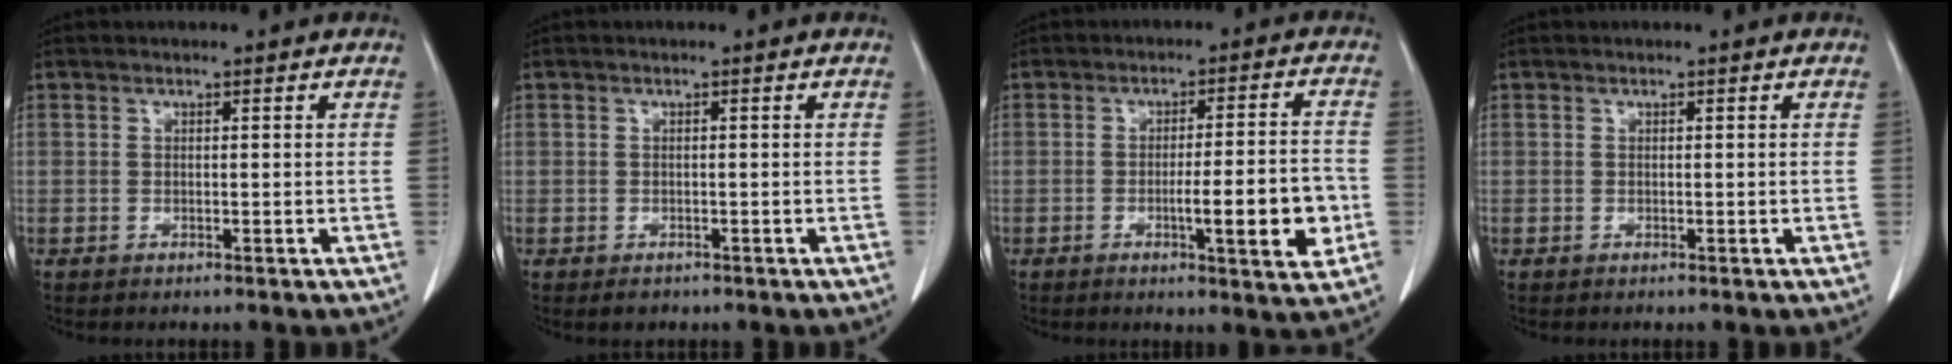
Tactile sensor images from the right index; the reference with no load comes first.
{"total": 1.4, "force": [-0.9, 1.0, 0.3], "torque": [-0.008, 0.000, -0.009]}
{"total": 9.8, "force": [-2.8, 0.8, 9.4], "torque": [-0.135, -0.002, -0.038]}
{"total": 0.0}